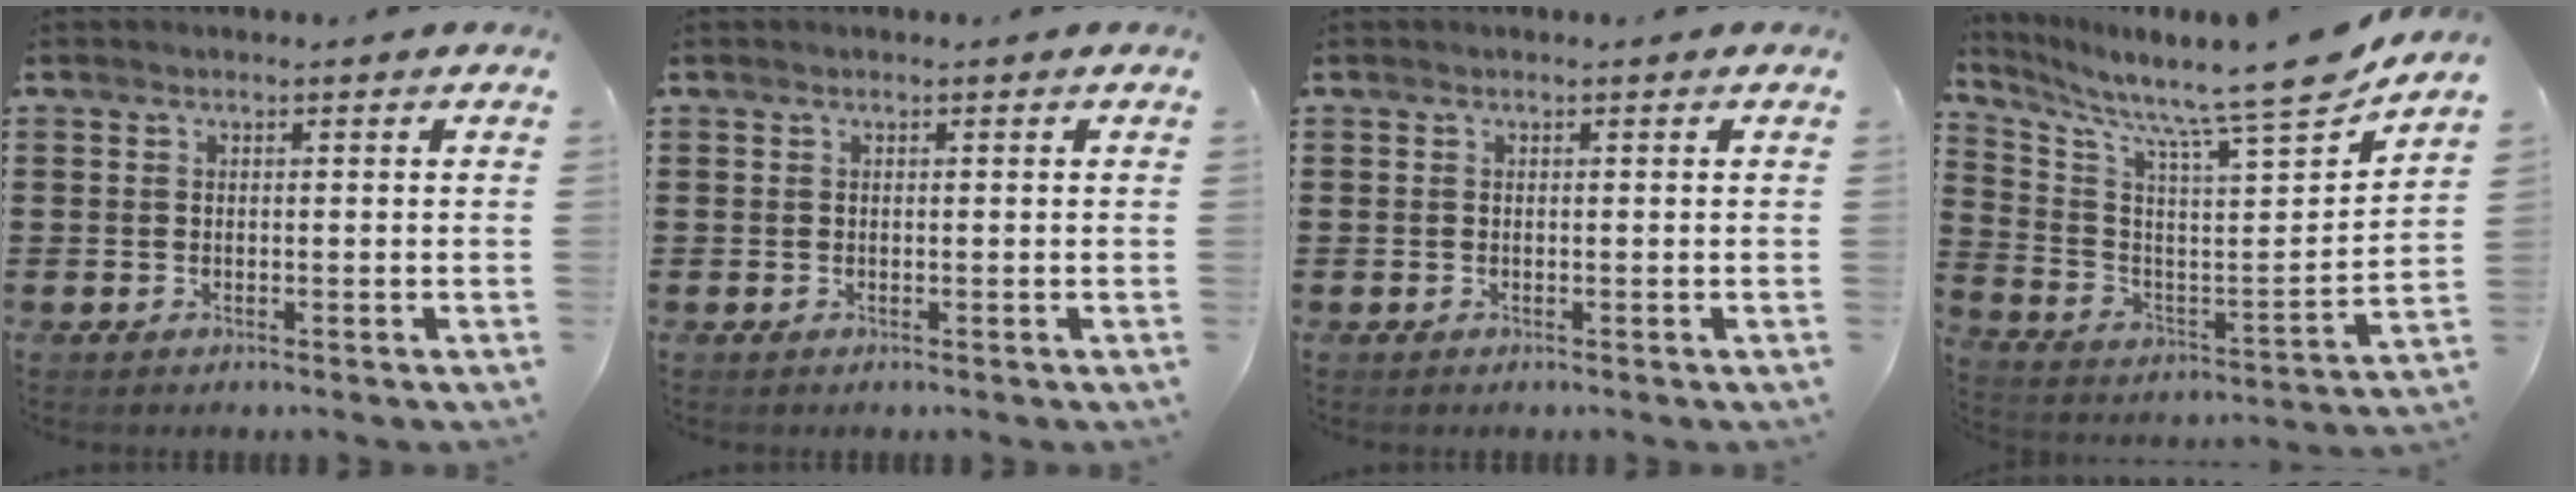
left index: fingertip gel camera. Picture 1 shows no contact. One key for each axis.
{"total": 0.0}
{"total": 0.0}
{"total": 10.7, "fx": 9.8, "fy": -0.8, "fz": 4.3, "tx": -0.103, "ty": -0.095, "tz": 0.149}